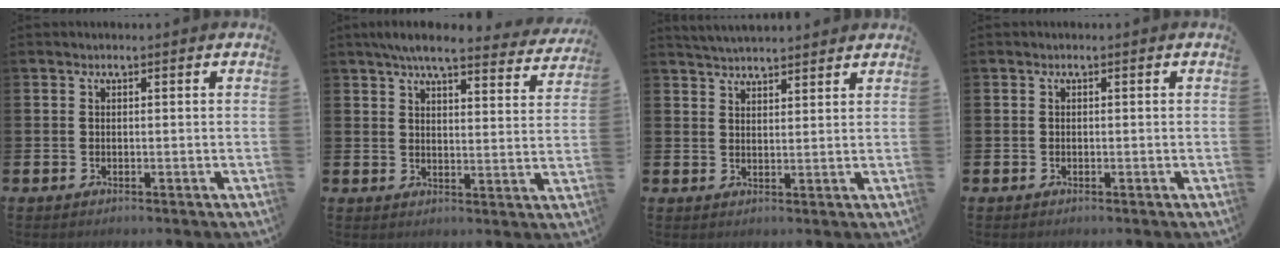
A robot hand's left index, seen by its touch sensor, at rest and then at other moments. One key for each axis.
{"total": 6.5, "fx": 5.9, "fy": 0.9, "fz": 2.4, "tx": -0.051, "ty": -0.031, "tz": 0.102}
{"total": 3.8, "fx": 3.7, "fy": 0.3, "fz": 0.3, "tx": -0.012, "ty": -0.016, "tz": 0.069}
{"total": 0.0}